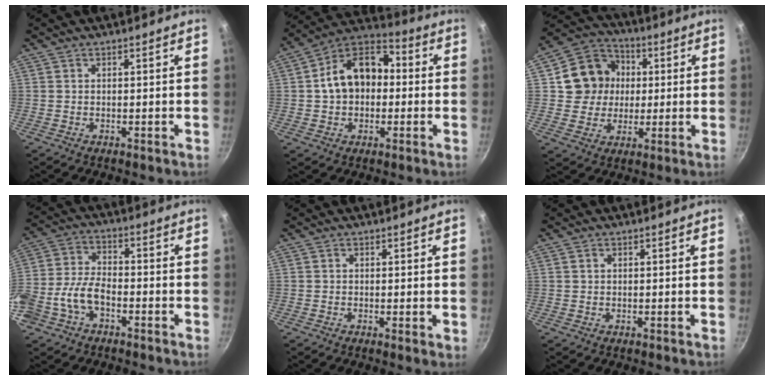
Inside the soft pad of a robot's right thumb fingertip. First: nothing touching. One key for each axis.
{"total": 14.9, "fx": 0.6, "fy": 10.7, "fz": 10.4, "tx": -0.137, "ty": 0.041, "tz": -0.010}
{"total": 12.2, "fx": 1.8, "fy": 11.2, "fz": 4.6, "tx": -0.050, "ty": 0.020, "tz": 0.023}
{"total": 9.4, "fx": -3.9, "fy": 5.6, "fz": 6.5, "tx": -0.134, "ty": 0.037, "tz": -0.087}
{"total": 0.9, "fx": 0.1, "fy": 0.0, "fz": 0.9, "tx": -0.013, "ty": -0.005, "tz": -0.001}
{"total": 0.5, "fx": 0.2, "fy": 0.4, "fz": 0.2, "tx": -0.003, "ty": 0.002, "tz": 0.004}